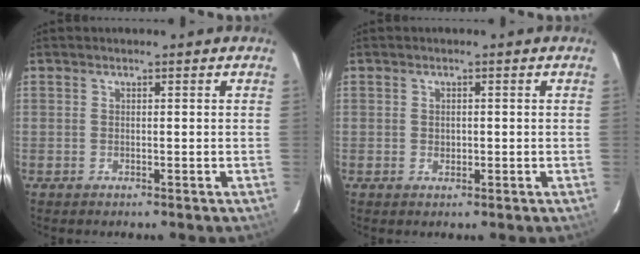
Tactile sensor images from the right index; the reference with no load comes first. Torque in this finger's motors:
{"motor_torque": [-0.16, -0.04, -0.08, -0.01]}